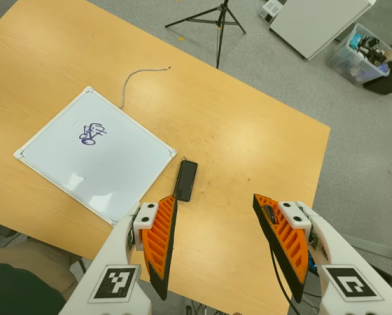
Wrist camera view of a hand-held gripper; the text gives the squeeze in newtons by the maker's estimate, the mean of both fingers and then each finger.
{"total": 0.0}